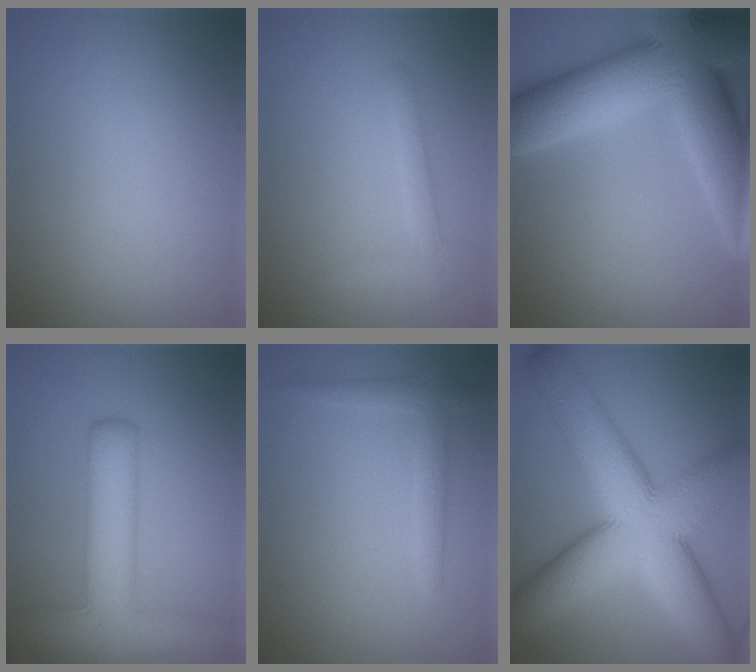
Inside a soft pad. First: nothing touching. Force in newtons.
{"total": 1.7, "press": 1.7, "slide": 0.1}
{"total": 13.4, "press": 13.3, "slide": 1.1}
{"total": 7.6, "press": 7.6, "slide": 0.3}
{"total": 2.3, "press": 2.3, "slide": 0.2}
{"total": 14.3, "press": 14.3, "slide": 0.7}